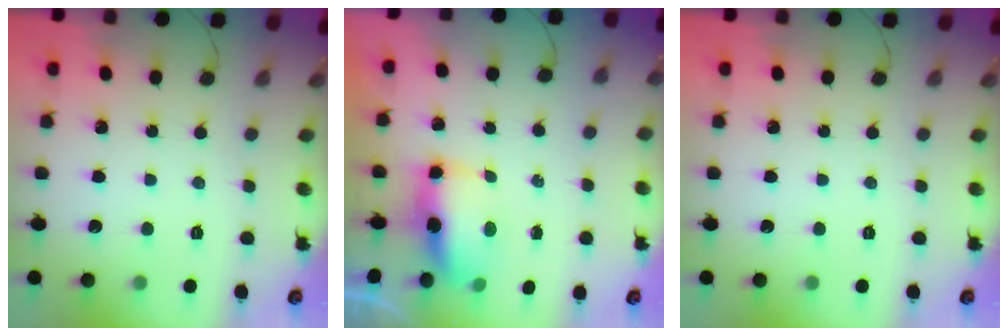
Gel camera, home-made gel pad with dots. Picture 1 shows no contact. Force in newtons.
{"total": 13.6, "press": 9.2, "slide": 10.0}
{"total": 0.0}